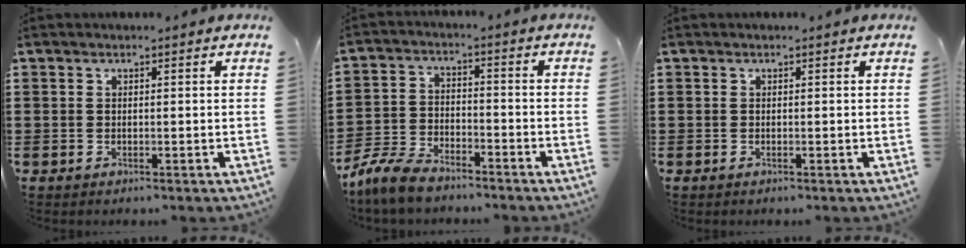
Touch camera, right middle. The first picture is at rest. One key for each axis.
{"total": 7.0, "fx": -6.4, "fy": 1.8, "fz": 2.3, "tx": -0.065, "ty": 0.006, "tz": -0.131}
{"total": 0.0}